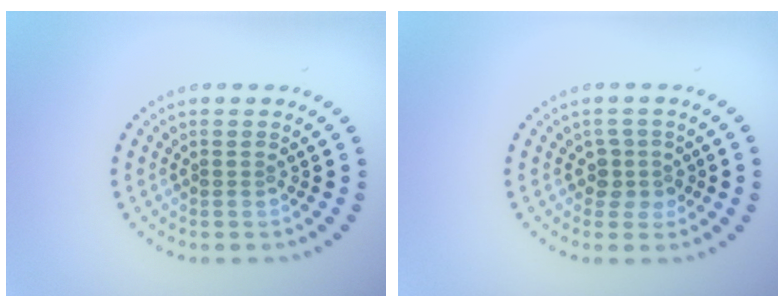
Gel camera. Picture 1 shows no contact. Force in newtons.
{"total": 1.9, "press": 1.6, "slide": 1.1}